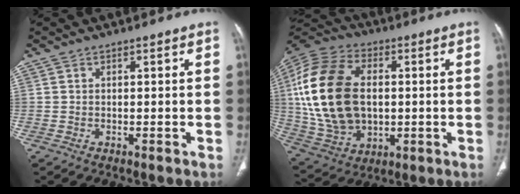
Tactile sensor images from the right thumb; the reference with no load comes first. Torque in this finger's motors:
{"motor_torque": [-0.71, 2.71, 2.29, 0.49, 0.72]}